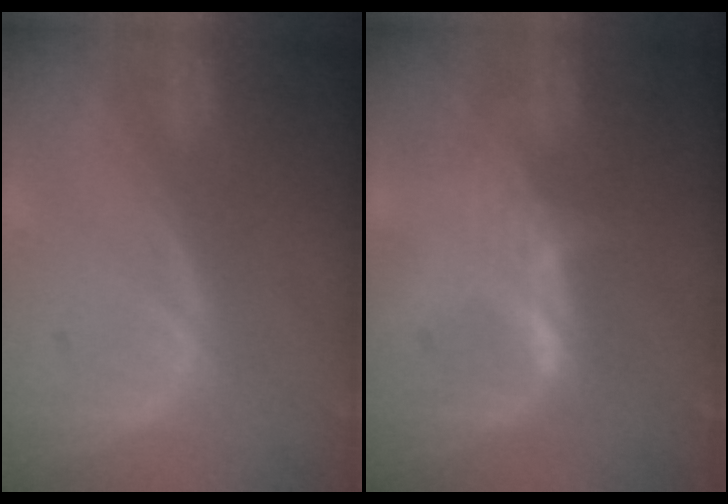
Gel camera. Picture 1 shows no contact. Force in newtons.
{"total": 2.6, "press": 2.5, "slide": 0.3}